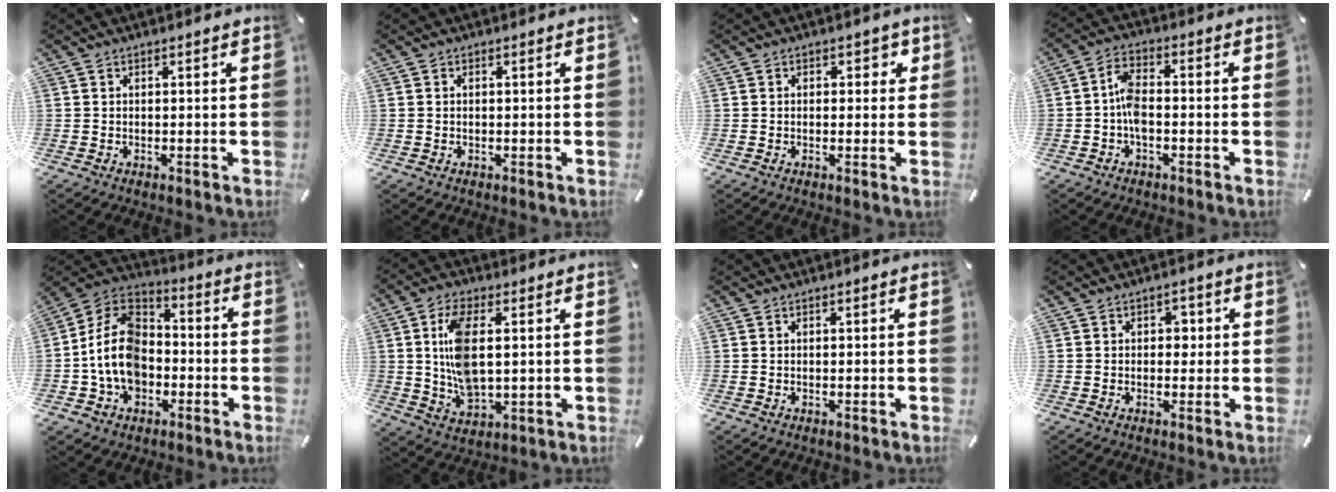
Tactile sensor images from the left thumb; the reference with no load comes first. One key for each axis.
{"total": 0.7, "fx": -0.1, "fy": 0.4, "fz": 0.6, "tx": -0.012, "ty": 0.001, "tz": -0.002}
{"total": 2.0, "fx": 0.1, "fy": 1.5, "fz": 1.2, "tx": -0.010, "ty": 0.002, "tz": -0.004}
{"total": 6.0, "fx": -1.6, "fy": 3.3, "fz": 4.8, "tx": -0.100, "ty": 0.008, "tz": -0.032}
{"total": 13.5, "fx": -4.0, "fy": 10.6, "fz": 7.4, "tx": -0.186, "ty": 0.021, "tz": -0.078}
{"total": 11.8, "fx": 1.7, "fy": 6.1, "fz": 10.0, "tx": -0.205, "ty": -0.007, "tz": 0.026}
{"total": 0.0}
{"total": 2.9, "fx": 0.0, "fy": 2.2, "fz": 1.8, "tx": -0.013, "ty": 0.000, "tz": -0.011}